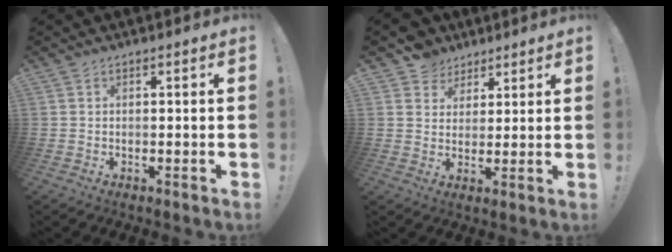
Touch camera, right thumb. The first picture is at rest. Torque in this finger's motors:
{"motor_torque": [0.62, 0.76, 0.37, 0.34, -0.02]}